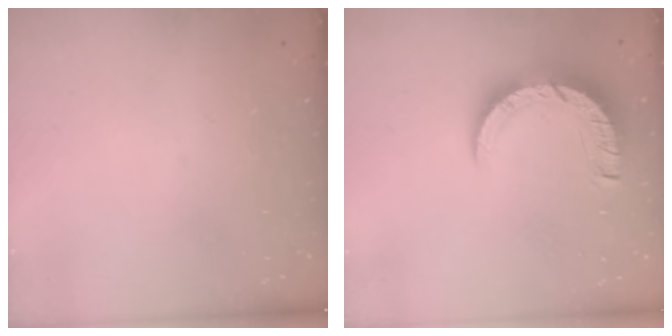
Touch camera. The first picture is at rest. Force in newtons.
{"total": 8.9, "press": 8.9, "slide": 0.9}